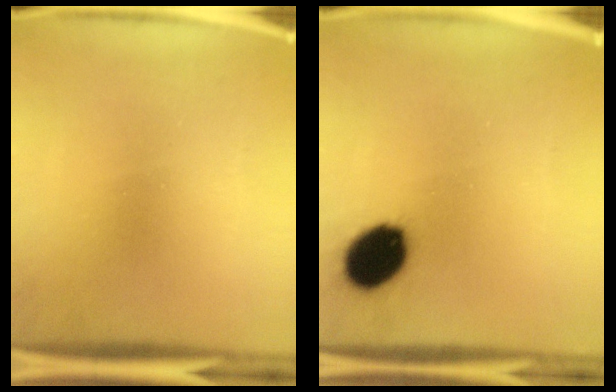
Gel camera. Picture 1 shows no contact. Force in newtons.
{"total": 11.9}